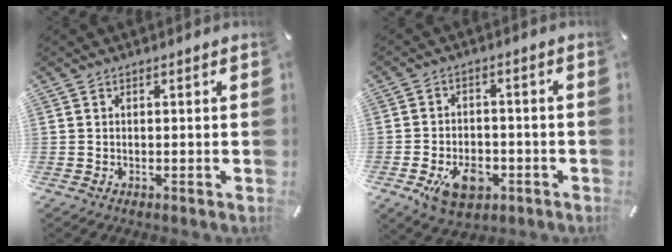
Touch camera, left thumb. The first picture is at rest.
{"total": 9.6, "force": [-3.8, 6.5, 6.0], "torque": [-0.102, 0.009, -0.065]}